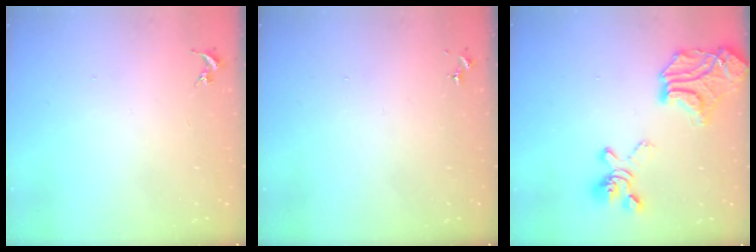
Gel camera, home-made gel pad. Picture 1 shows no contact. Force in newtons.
{"total": 0.0}
{"total": 25.0, "press": 24.9, "slide": 2.6}